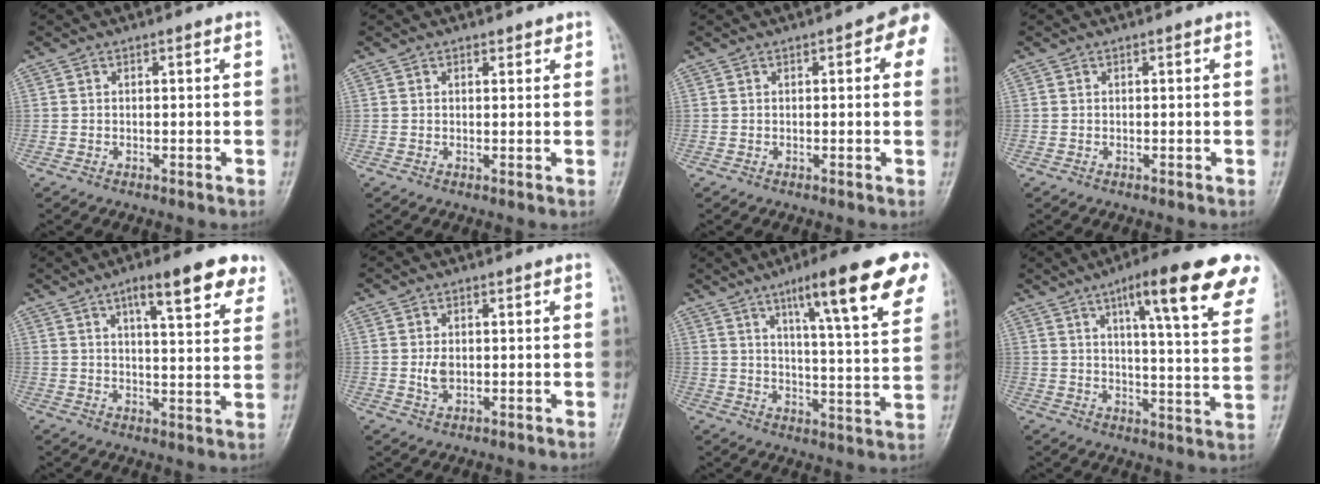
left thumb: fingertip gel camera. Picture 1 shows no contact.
{"total": 1.3, "force": [1.0, 0.8, 0.4], "torque": [0.004, -0.006, 0.010]}
{"total": 6.3, "force": [2.0, 2.4, 5.5], "torque": [-0.043, 0.002, 0.011]}
{"total": 0.0}
{"total": 12.1, "force": [7.2, 3.3, 9.2], "torque": [-0.099, -0.025, 0.097]}
{"total": 2.7, "force": [0.1, 1.8, 2.1], "torque": [-0.036, -0.004, 0.004]}
{"total": 19.0, "force": [10.7, 3.1, 15.4], "torque": [-0.190, -0.034, 0.154]}
{"total": 19.6, "force": [11.4, 3.7, 15.6], "torque": [-0.188, -0.036, 0.151]}